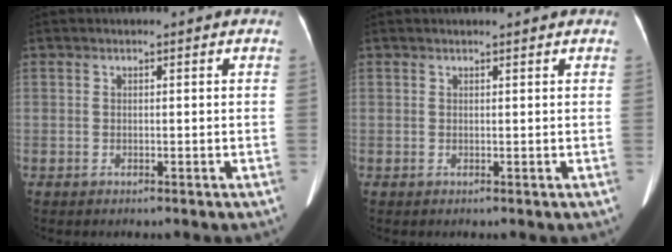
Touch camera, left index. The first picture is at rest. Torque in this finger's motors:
{"motor_torque": [0.01, 0.07, 0.01, 0.01]}